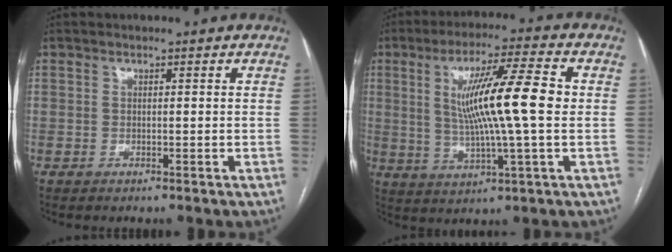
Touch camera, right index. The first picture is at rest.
{"total": 13.0, "force": [1.5, 0.2, 13.0], "torque": [-0.229, 0.006, 0.026]}